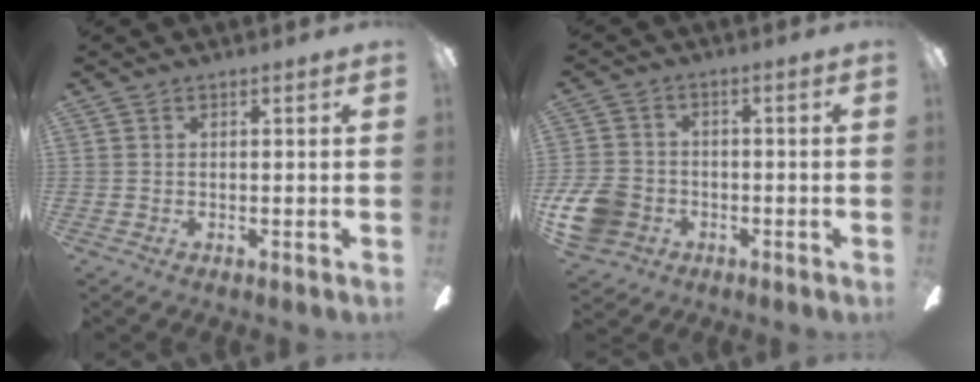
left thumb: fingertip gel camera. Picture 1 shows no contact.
{"total": 10.0, "force": [-3.6, 8.0, 4.8], "torque": [-0.110, 0.028, -0.064]}